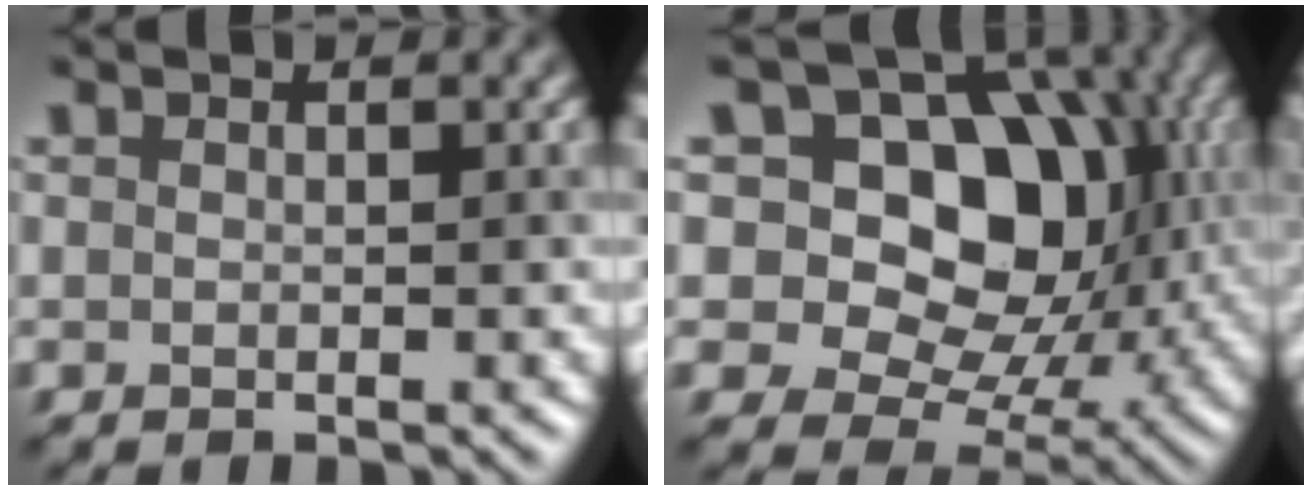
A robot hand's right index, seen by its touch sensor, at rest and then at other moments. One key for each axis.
{"total": 13.0, "fx": 3.5, "fy": 9.3, "fz": 8.4, "tx": -0.124, "ty": 0.019, "tz": 0.059}